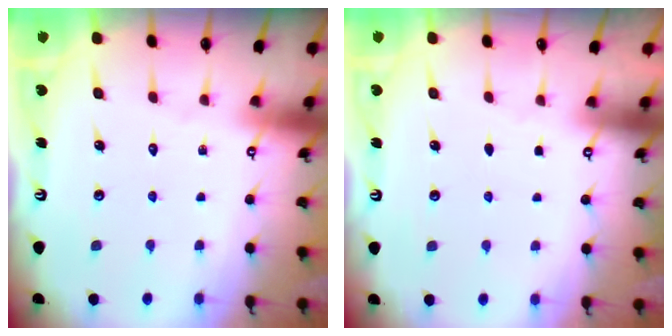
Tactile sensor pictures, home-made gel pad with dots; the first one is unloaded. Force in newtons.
{"total": 0.9, "press": 0.9, "slide": 0.1}